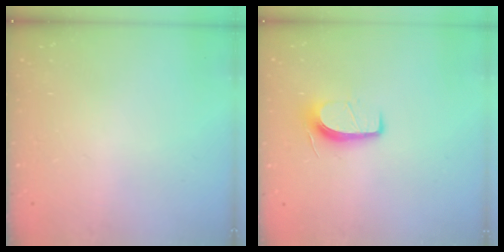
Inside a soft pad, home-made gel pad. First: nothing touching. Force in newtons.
{"total": 8.0, "press": 7.9, "slide": 1.0}